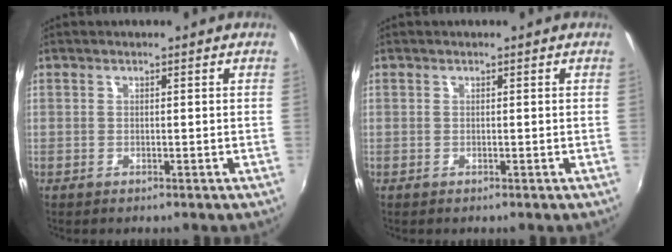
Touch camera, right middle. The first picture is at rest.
{"total": 0.0}